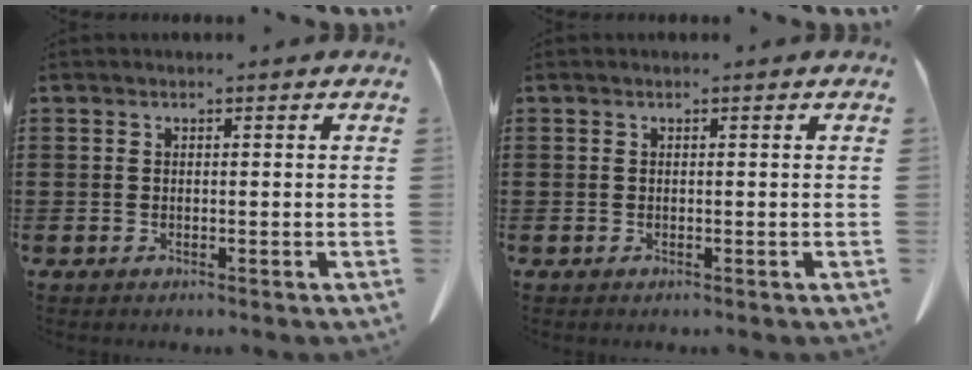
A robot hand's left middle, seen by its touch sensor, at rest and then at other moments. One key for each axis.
{"total": 0.0}